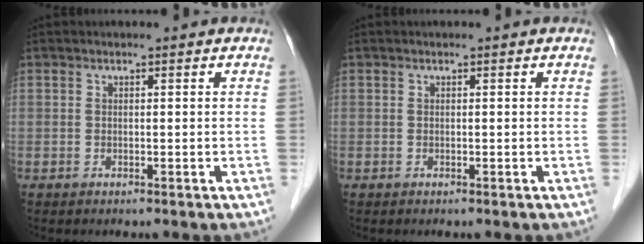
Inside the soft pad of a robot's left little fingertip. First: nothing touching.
{"total": 0.0}